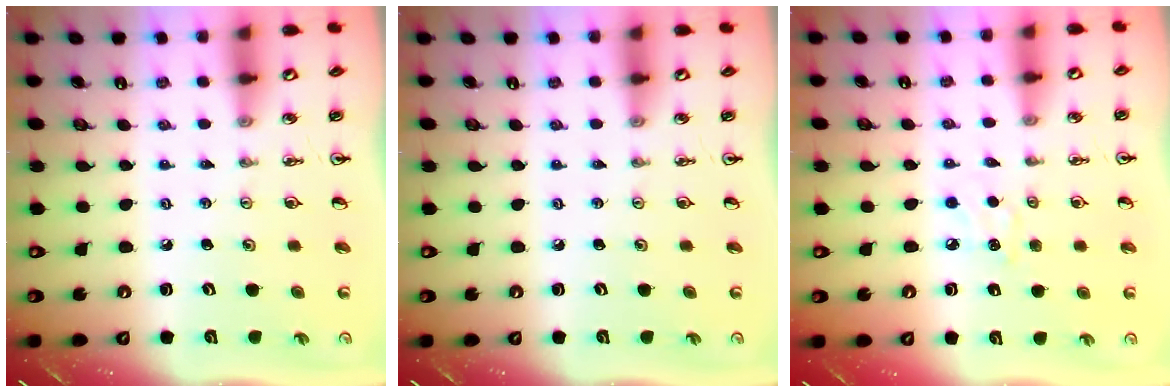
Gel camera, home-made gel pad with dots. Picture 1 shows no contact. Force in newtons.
{"total": 0.0}
{"total": 5.9, "press": 5.8, "slide": 0.7}